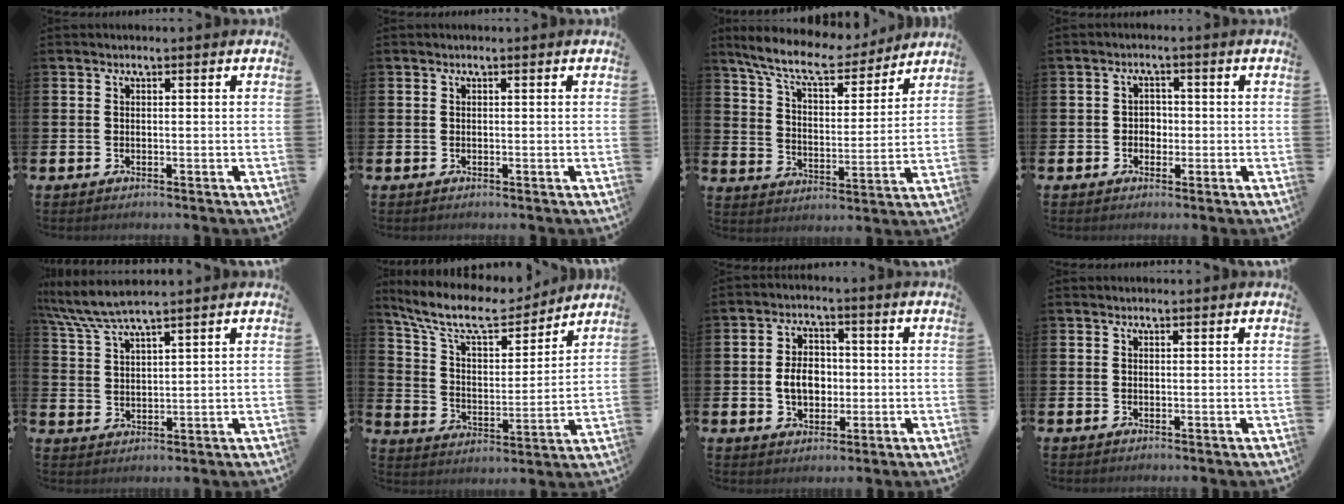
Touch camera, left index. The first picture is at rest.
{"total": 0.0}
{"total": 9.8, "force": [8.8, 2.3, 3.7], "torque": [-0.107, -0.050, 0.153]}
{"total": 2.1, "force": [-0.4, 1.9, 0.9], "torque": [-0.011, 0.004, -0.014]}
{"total": 6.0, "force": [5.5, 0.5, 2.3], "torque": [-0.067, -0.020, 0.100]}
{"total": 11.2, "force": [9.7, 3.1, 4.5], "torque": [-0.120, -0.061, 0.167]}
{"total": 5.0, "force": [-0.4, 3.8, 3.3], "torque": [-0.052, 0.007, -0.014]}
{"total": 0.5, "force": [0.5, 0.1, 0.0], "torque": [0.010, -0.004, 0.007]}